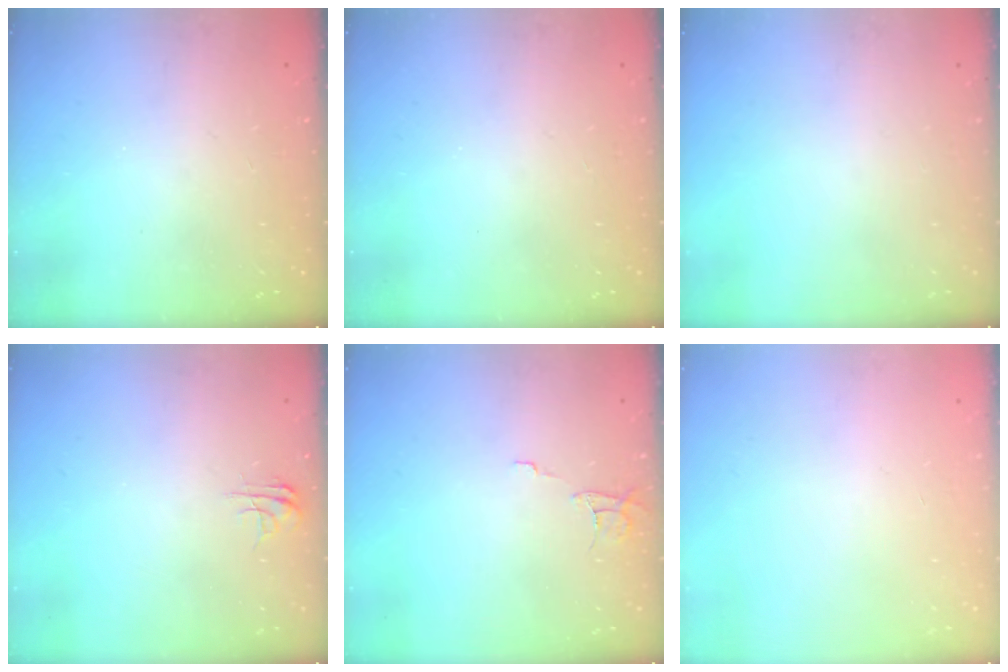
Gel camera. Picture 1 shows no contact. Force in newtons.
{"total": 0.0}
{"total": 0.0}
{"total": 3.6, "press": 3.5, "slide": 0.3}
{"total": 6.1, "press": 6.1, "slide": 0.4}
{"total": 0.0}